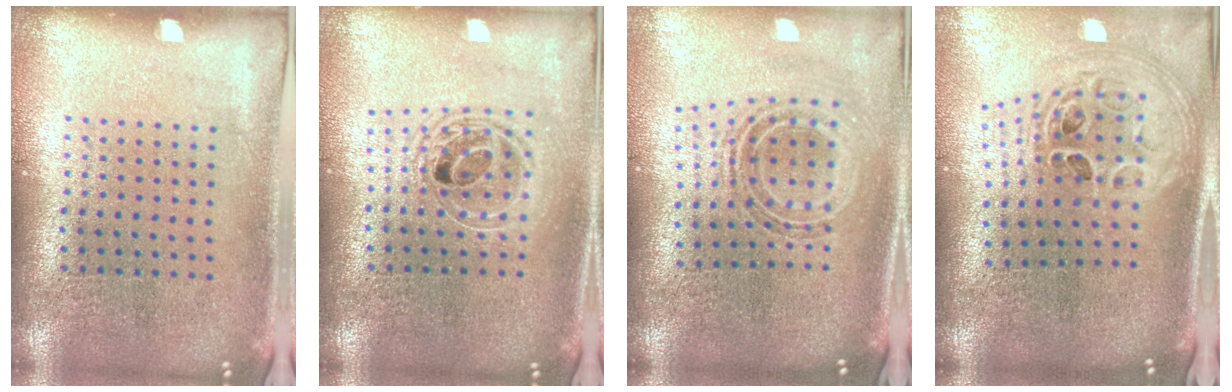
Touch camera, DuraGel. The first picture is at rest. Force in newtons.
{"total": 1.5, "press": 1.3, "slide": 0.8}
{"total": 0.9, "press": 0.9, "slide": 0.4}
{"total": 2.1, "press": 1.6, "slide": 1.3}